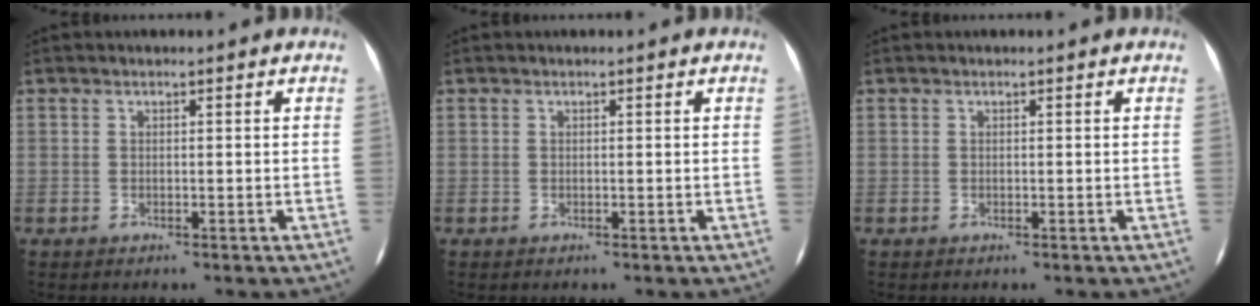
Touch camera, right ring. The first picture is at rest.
{"total": 0.0}
{"total": 0.0}